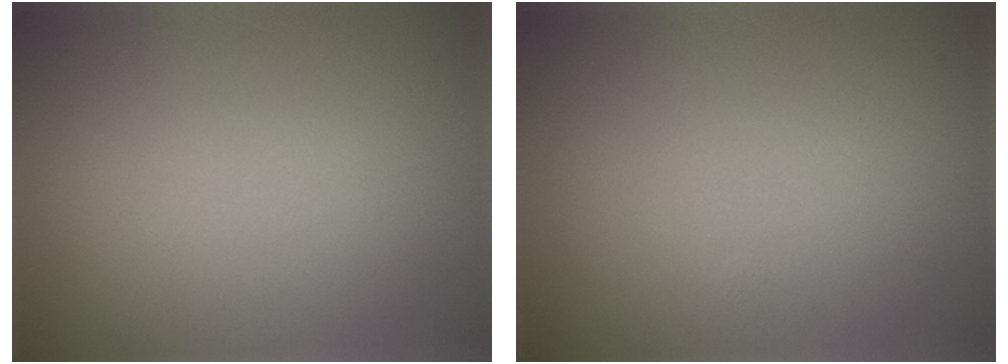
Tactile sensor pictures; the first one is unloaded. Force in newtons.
{"total": 0.0}